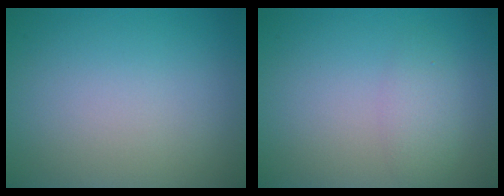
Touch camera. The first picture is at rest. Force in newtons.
{"total": 1.9, "press": 1.9, "slide": 0.1}